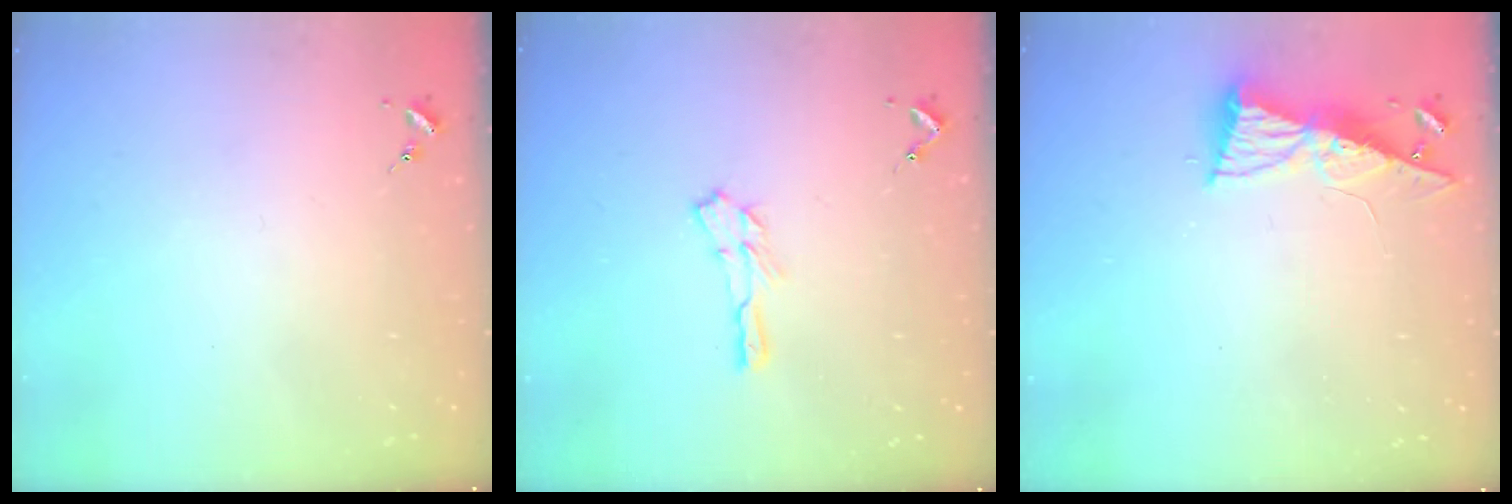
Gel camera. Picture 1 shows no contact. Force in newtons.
{"total": 6.3, "press": 6.3, "slide": 0.3}
{"total": 8.3, "press": 8.3, "slide": 0.7}